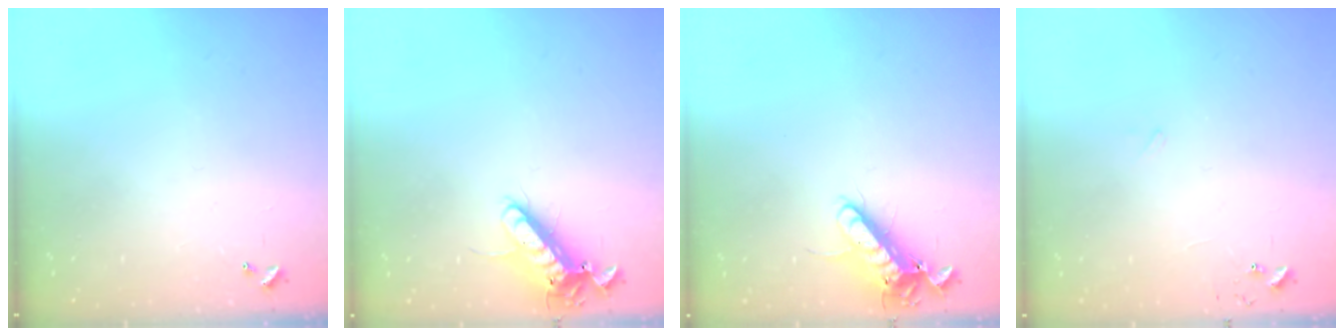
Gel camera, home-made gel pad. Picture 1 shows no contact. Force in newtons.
{"total": 12.3, "press": 12.1, "slide": 2.3}
{"total": 12.4, "press": 12.3, "slide": 2.0}
{"total": 6.6, "press": 6.6, "slide": 0.5}